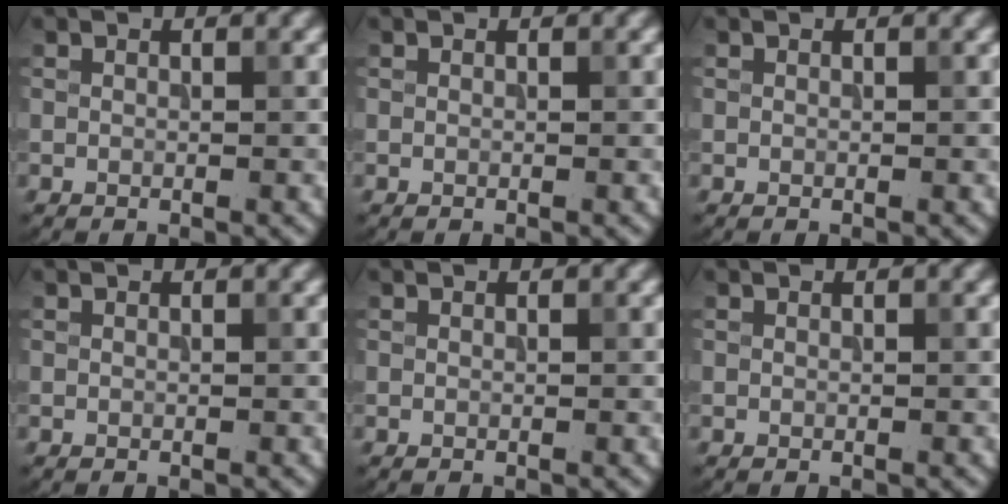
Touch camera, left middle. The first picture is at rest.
{"total": 0.0}
{"total": 0.0}
{"total": 0.0}
{"total": 0.0}
{"total": 0.0}